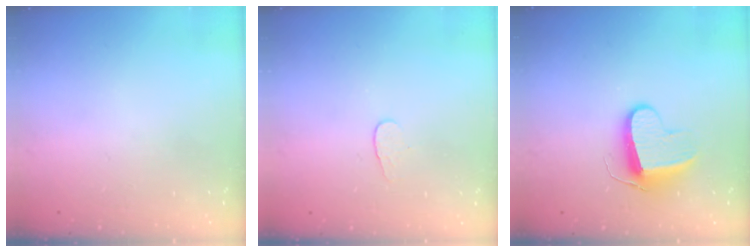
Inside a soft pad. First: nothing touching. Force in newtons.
{"total": 4.1, "press": 4.1, "slide": 0.3}
{"total": 9.1, "press": 9.1, "slide": 0.2}